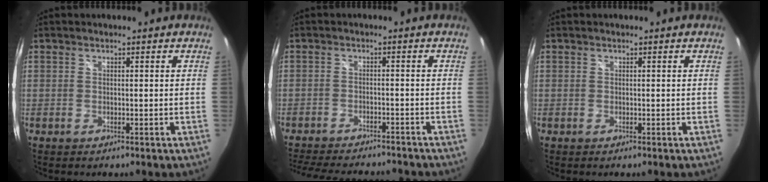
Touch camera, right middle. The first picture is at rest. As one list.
[{"total": 15.3, "force": [-13.3, 4.1, 6.3], "torque": [-0.136, -0.017, -0.191]}, {"total": 0.0}]